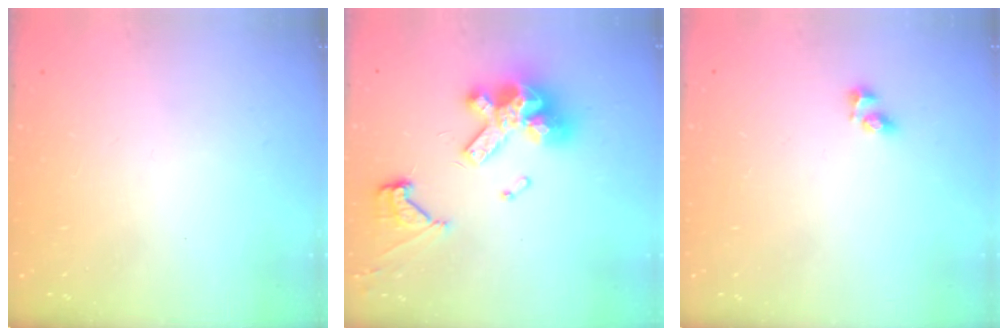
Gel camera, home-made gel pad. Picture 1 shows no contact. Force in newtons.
{"total": 15.0, "press": 14.9, "slide": 1.6}
{"total": 4.0, "press": 4.0, "slide": 0.3}